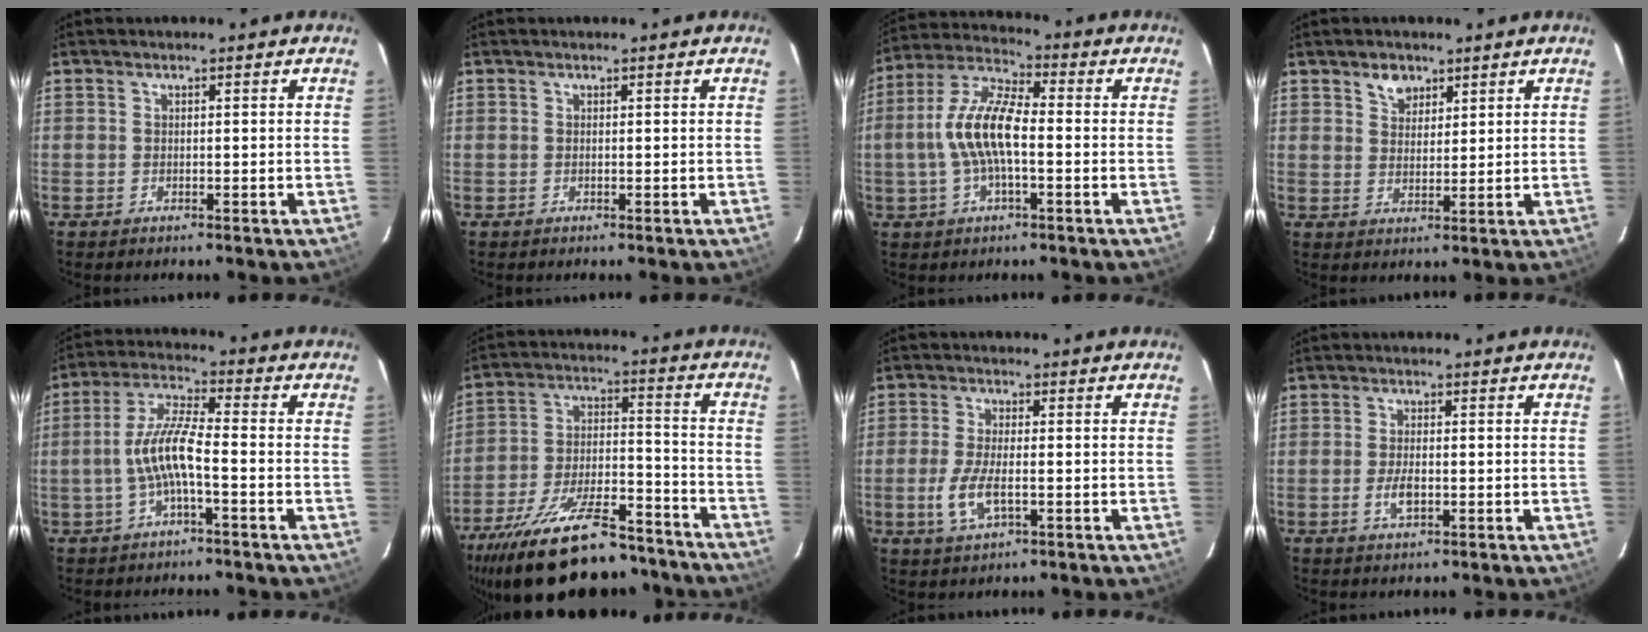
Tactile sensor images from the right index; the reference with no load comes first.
{"total": 0.0}
{"total": 11.8, "force": [-1.6, 4.4, 10.9], "torque": [-0.227, 0.013, -0.033]}
{"total": 3.9, "force": [2.6, 2.6, 1.4], "torque": [-0.015, 0.007, 0.047]}
{"total": 8.4, "force": [-2.5, 1.3, 7.9], "torque": [-0.176, 0.011, -0.045]}
{"total": 26.4, "force": [-21.1, 9.0, 13.1], "torque": [-0.248, -0.013, -0.306]}
{"total": 6.7, "force": [-2.1, 2.5, 5.9], "torque": [-0.129, -0.007, -0.039]}
{"total": 3.5, "force": [-1.1, 1.5, 3.0], "torque": [-0.062, -0.002, -0.020]}